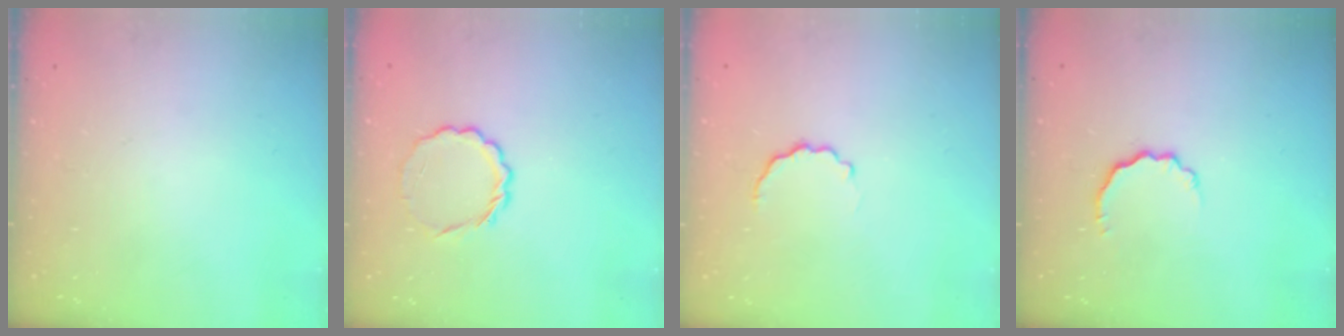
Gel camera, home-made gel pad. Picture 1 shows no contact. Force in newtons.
{"total": 4.7, "press": 4.4, "slide": 1.6}
{"total": 5.0, "press": 4.8, "slide": 1.3}
{"total": 4.1, "press": 3.9, "slide": 1.0}